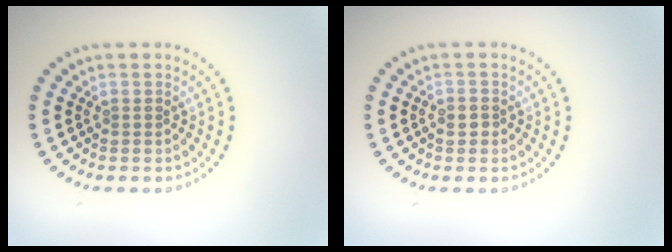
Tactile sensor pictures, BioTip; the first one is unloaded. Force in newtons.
{"total": 1.0, "press": 1.0, "slide": 0.1}